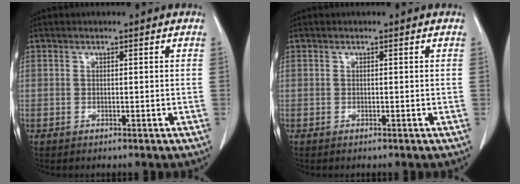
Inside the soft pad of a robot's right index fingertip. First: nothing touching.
{"total": 0.0}